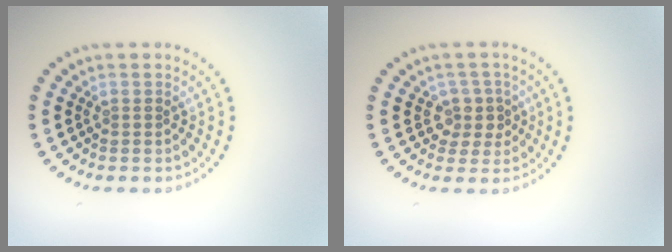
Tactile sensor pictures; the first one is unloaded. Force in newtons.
{"total": 2.3, "press": 2.0, "slide": 1.1}